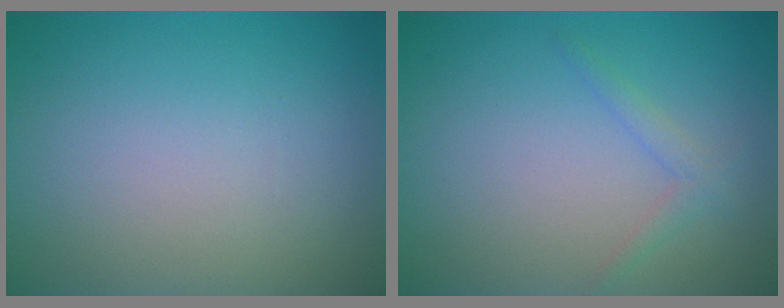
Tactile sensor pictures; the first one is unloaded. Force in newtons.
{"total": 1.3, "press": 1.3, "slide": 0.1}